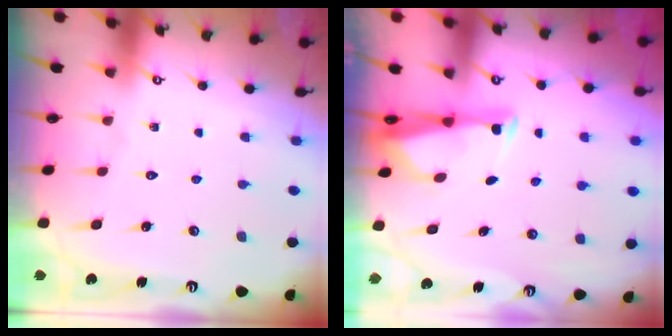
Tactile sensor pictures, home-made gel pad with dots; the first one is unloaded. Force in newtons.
{"total": 2.9, "press": 2.8, "slide": 0.7}